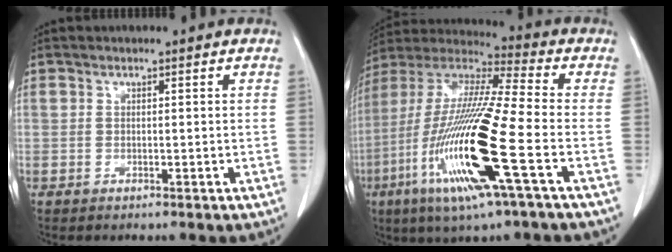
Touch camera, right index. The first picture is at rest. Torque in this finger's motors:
{"motor_torque": [2.14, 0.00, 1.05, 0.21]}